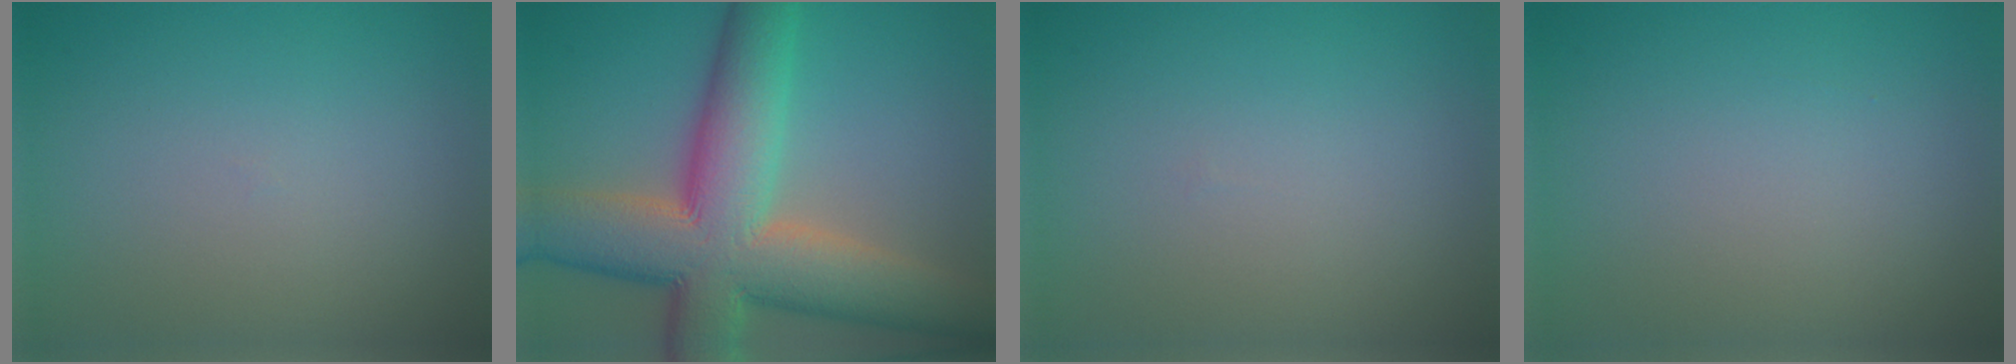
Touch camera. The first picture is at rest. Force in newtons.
{"total": 13.7, "press": 13.7, "slide": 0.8}
{"total": 0.0}
{"total": 0.0}